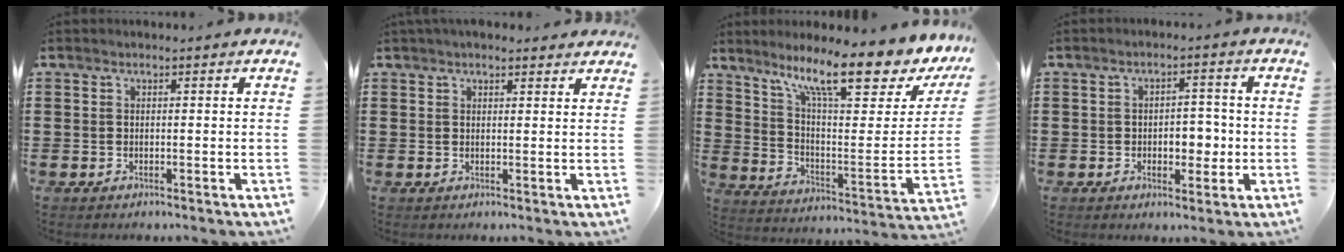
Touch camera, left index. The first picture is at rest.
{"total": 2.2, "force": [2.0, 1.0, 0.5], "torque": [-0.015, 0.004, 0.037]}
{"total": 13.8, "force": [10.3, 2.4, 8.9], "torque": [-0.165, -0.063, 0.169]}
{"total": 4.8, "force": [-0.8, 2.8, 3.8], "torque": [-0.056, 0.002, -0.021]}